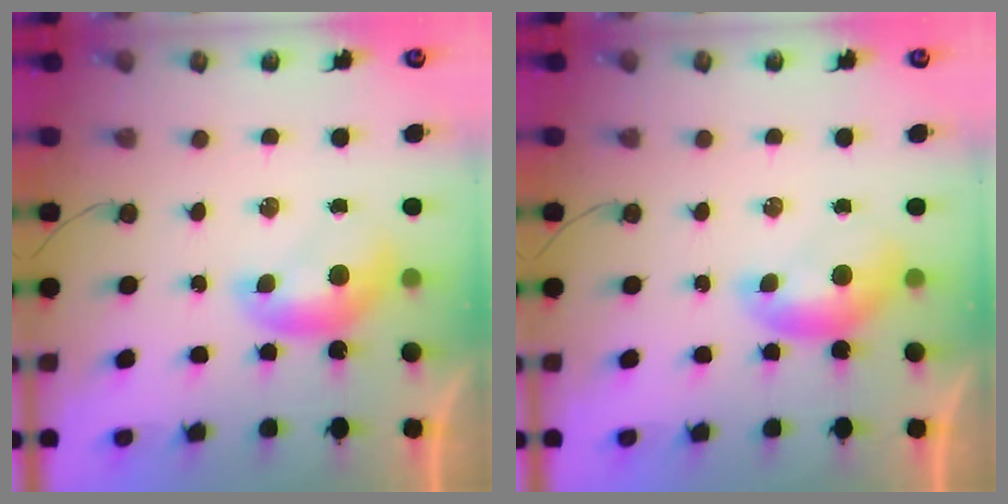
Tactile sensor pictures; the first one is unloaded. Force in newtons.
{"total": 0.0}